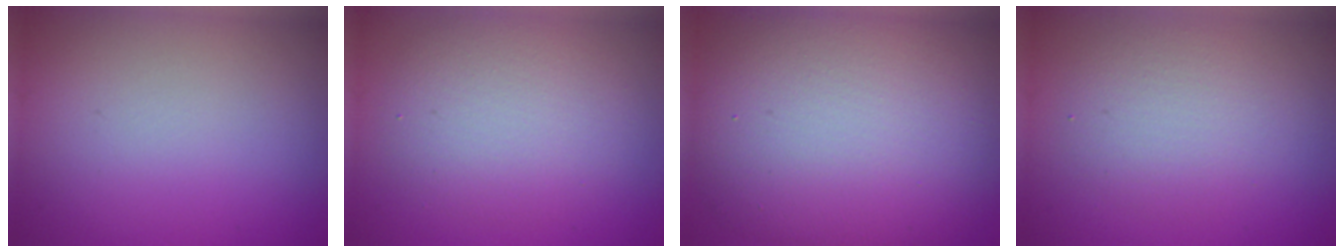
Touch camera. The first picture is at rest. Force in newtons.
{"total": 5.5, "press": 5.5, "slide": 0.4}
{"total": 13.1, "press": 13.1, "slide": 0.3}
{"total": 3.3, "press": 3.3, "slide": 0.3}